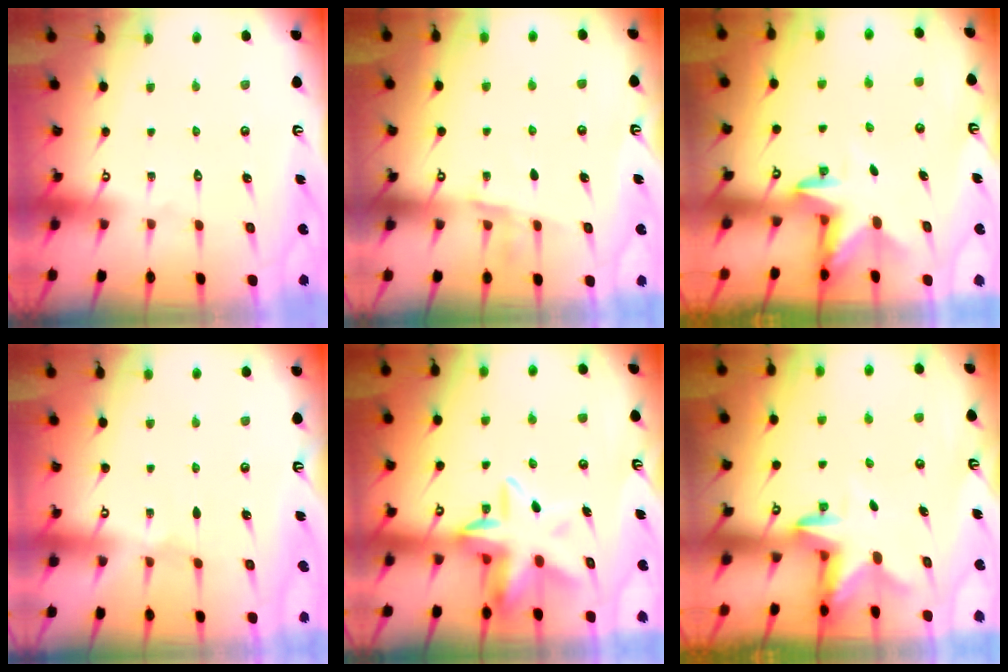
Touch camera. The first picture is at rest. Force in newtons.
{"total": 5.5, "press": 5.3, "slide": 1.3}
{"total": 3.0, "press": 3.0, "slide": 0.2}
{"total": 0.6, "press": 0.6, "slide": 0.2}
{"total": 11.3, "press": 11.0, "slide": 2.9}
{"total": 2.6, "press": 2.6, "slide": 0.4}